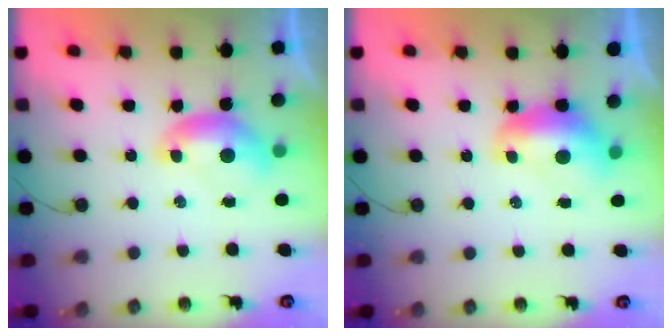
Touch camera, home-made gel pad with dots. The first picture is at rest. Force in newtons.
{"total": 1.6, "press": 1.4, "slide": 0.7}